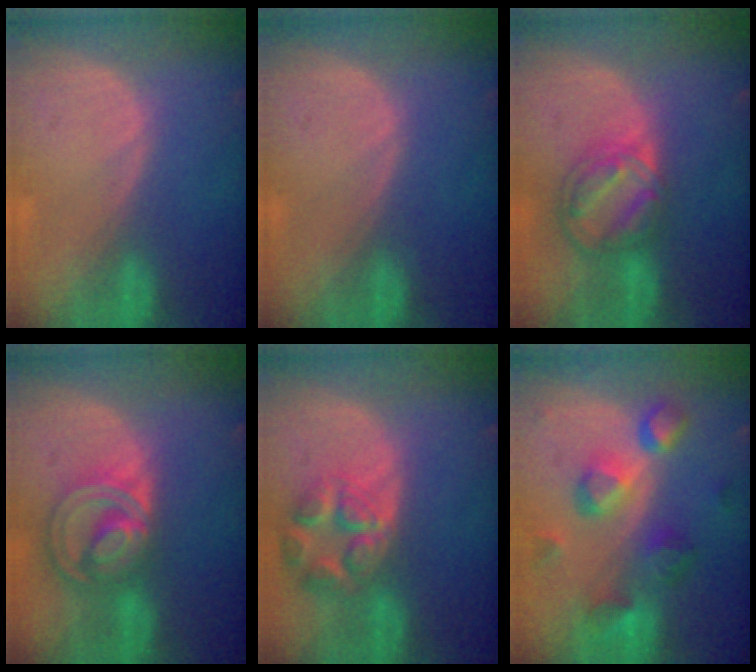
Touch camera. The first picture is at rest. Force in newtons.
{"total": 0.0}
{"total": 8.2, "press": 7.1, "slide": 4.1}
{"total": 8.7, "press": 7.4, "slide": 4.6}
{"total": 7.8, "press": 7.0, "slide": 3.6}
{"total": 9.4, "press": 8.3, "slide": 4.4}